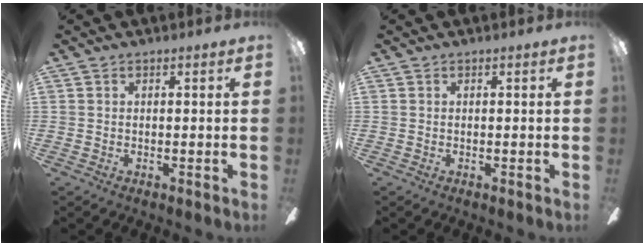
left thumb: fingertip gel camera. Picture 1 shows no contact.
{"total": 0.0}